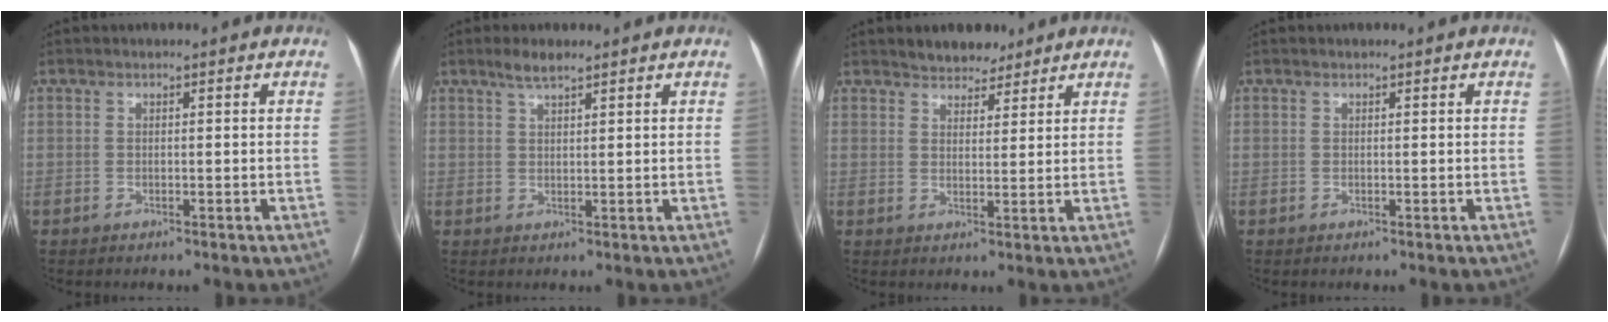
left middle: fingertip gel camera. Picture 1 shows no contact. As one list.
[{"total": 2.8, "force": [2.2, 0.5, 1.7], "torque": [-0.036, 0.007, 0.042]}, {"total": 4.8, "force": [4.1, 2.2, 1.3], "torque": [-0.016, 0.007, 0.068]}, {"total": 0.0}]